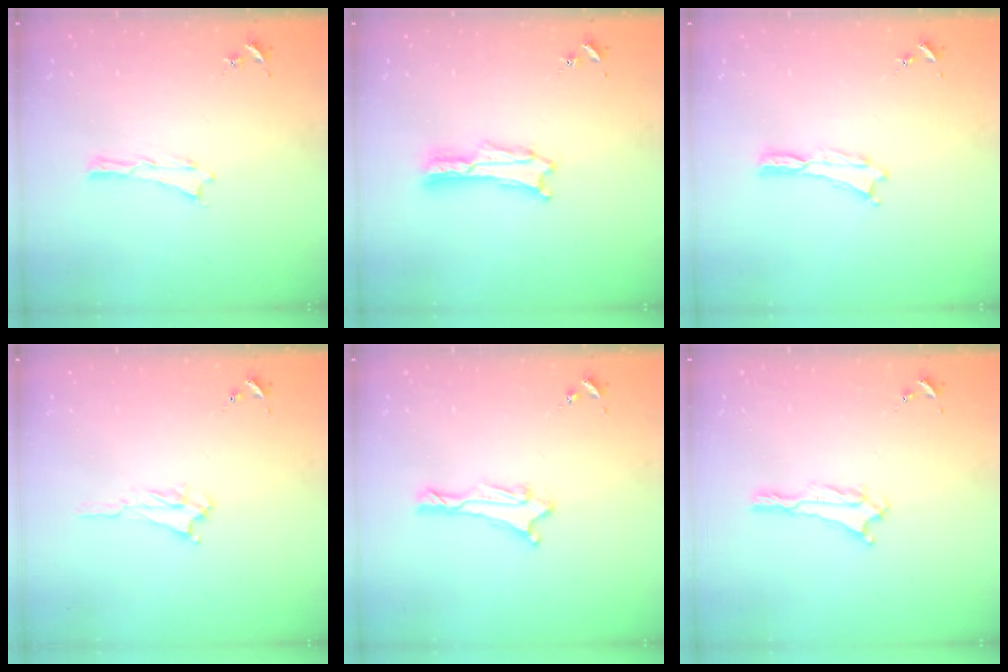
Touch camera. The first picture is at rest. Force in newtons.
{"total": 1.7, "press": 1.7, "slide": 0.3}
{"total": 0.0}
{"total": 2.5, "press": 2.5, "slide": 0.3}
{"total": 2.0, "press": 1.8, "slide": 0.8}
{"total": 1.0, "press": 1.0, "slide": 0.1}